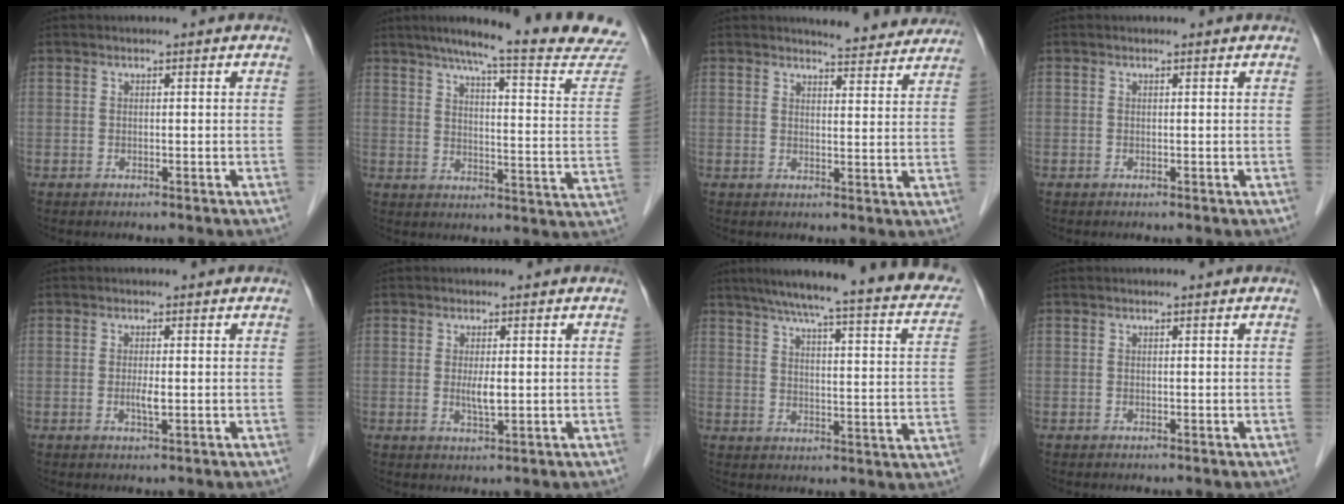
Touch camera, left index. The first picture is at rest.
{"total": 22.5, "force": [19.9, 0.1, 10.5], "torque": [-0.144, -0.061, 0.246]}
{"total": 8.9, "force": [8.6, 1.2, 1.7], "torque": [-0.014, -0.014, 0.091]}
{"total": 0.7, "force": [0.6, 0.2, 0.1], "torque": [-0.009, 0.014, 0.008]}
{"total": 1.5, "force": [-0.2, 0.2, 1.4], "torque": [-0.029, -0.005, -0.001]}
{"total": 2.2, "force": [0.1, 0.3, 2.2], "torque": [-0.045, -0.007, 0.007]}
{"total": 25.5, "force": [21.2, 3.0, 13.8], "torque": [-0.195, -0.012, 0.255]}
{"total": 0.0}